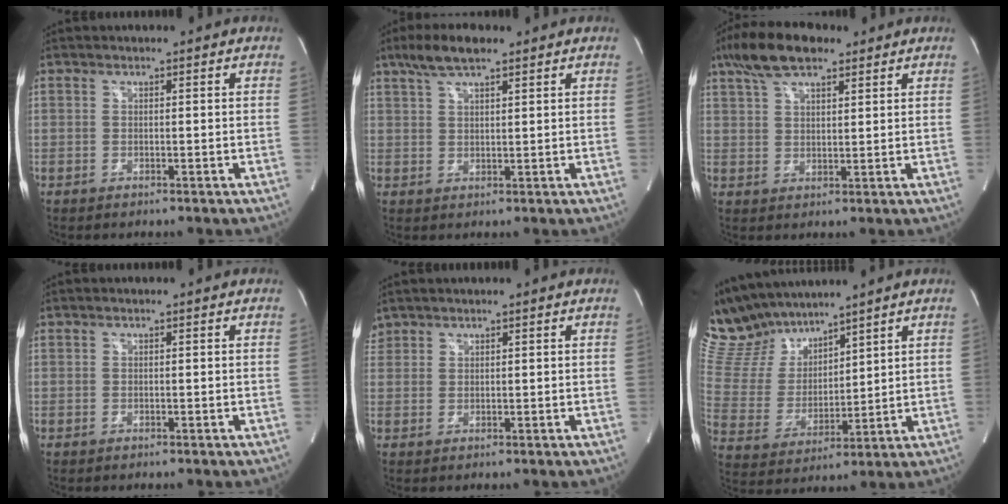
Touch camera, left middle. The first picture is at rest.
{"total": 6.1, "force": [4.3, 1.4, 4.0], "torque": [-0.092, 0.016, 0.081]}
{"total": 9.3, "force": [6.4, 3.4, 5.9], "torque": [-0.118, 0.022, 0.116]}
{"total": 0.0}
{"total": 1.9, "force": [1.7, 0.9, 0.0], "torque": [-0.002, 0.011, 0.033]}
{"total": 12.5, "force": [11.5, 3.8, 3.3], "torque": [-0.089, 0.020, 0.240]}